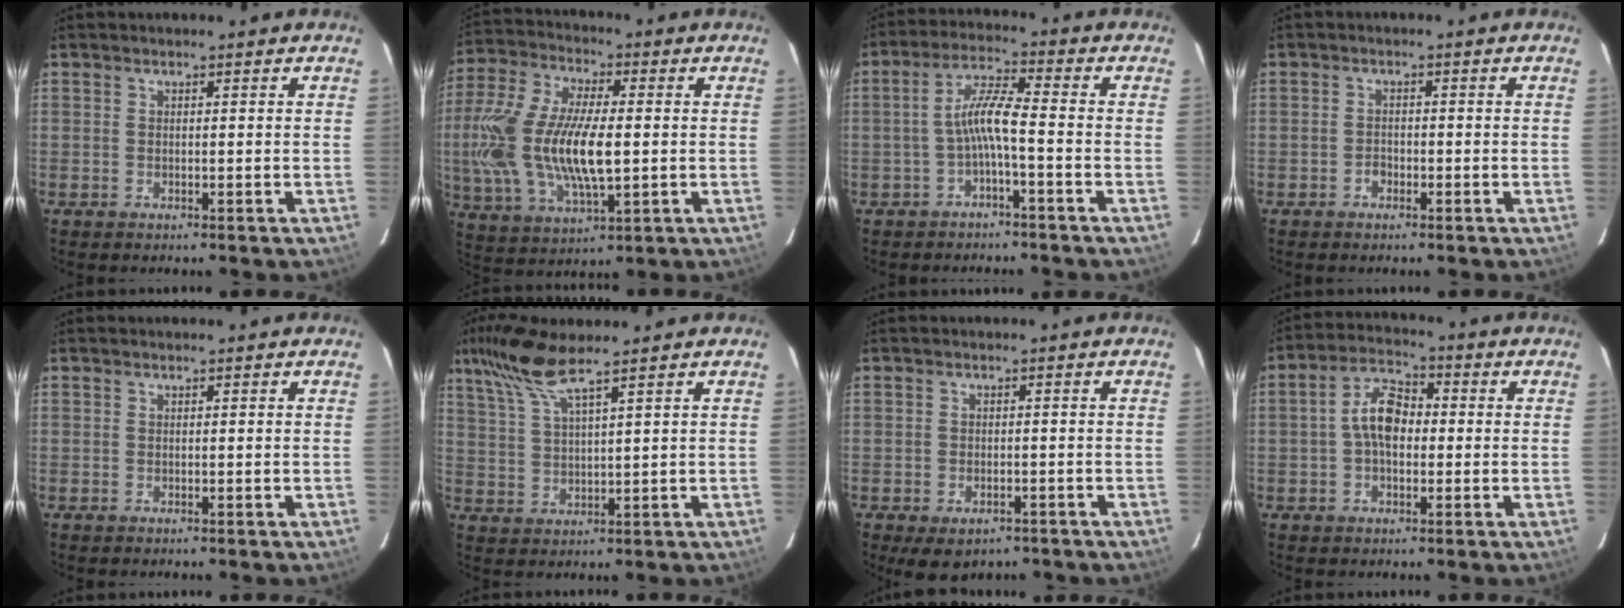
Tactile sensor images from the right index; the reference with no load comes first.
{"total": 20.9, "force": [-0.8, 9.0, 18.8], "torque": [-0.394, -0.005, -0.014]}
{"total": 5.7, "force": [-2.1, 0.1, 5.3], "torque": [-0.119, 0.015, -0.039]}
{"total": 1.7, "force": [-1.0, 1.3, 0.5], "torque": [-0.010, 0.004, -0.016]}
{"total": 0.0}
{"total": 8.2, "force": [5.9, 0.3, 5.6], "torque": [-0.119, 0.016, 0.123]}
{"total": 5.8, "force": [-3.7, 3.4, 3.0], "torque": [-0.058, -0.013, -0.042]}
{"total": 7.5, "force": [-0.3, 4.4, 6.0], "torque": [-0.116, 0.023, -0.007]}